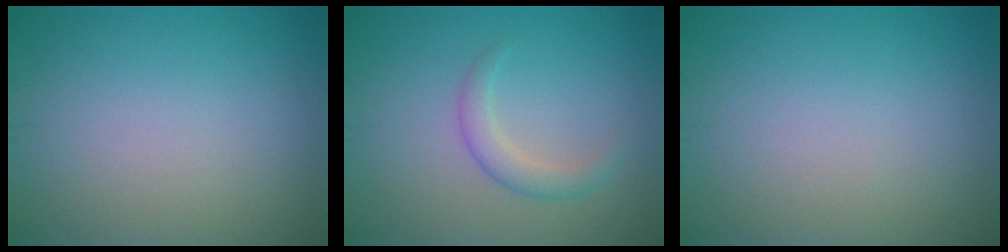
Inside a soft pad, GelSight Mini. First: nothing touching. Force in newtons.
{"total": 2.0, "press": 2.0, "slide": 0.1}
{"total": 0.0}